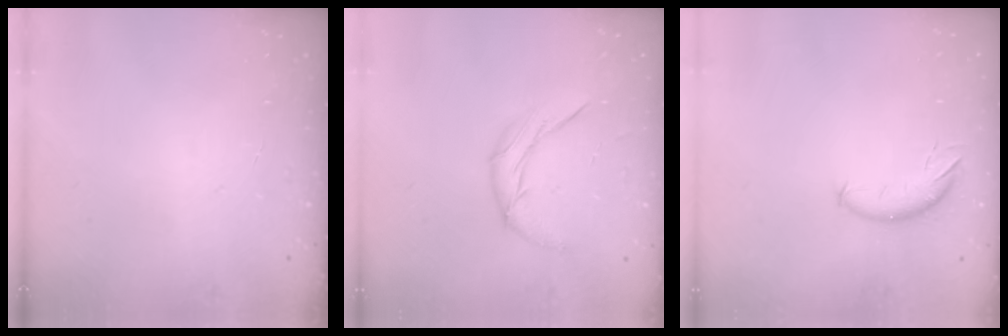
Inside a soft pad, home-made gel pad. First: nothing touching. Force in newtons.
{"total": 8.4, "press": 8.4, "slide": 0.3}
{"total": 7.5, "press": 7.5, "slide": 0.6}